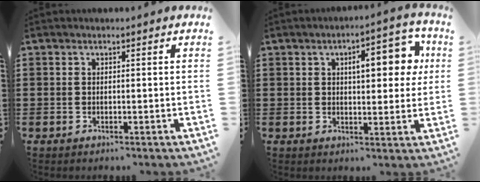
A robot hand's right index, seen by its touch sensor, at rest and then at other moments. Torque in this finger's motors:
{"motor_torque": [1.16, -0.33, 0.58, 0.11]}